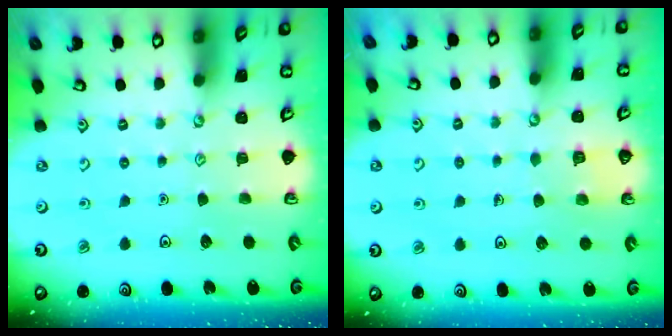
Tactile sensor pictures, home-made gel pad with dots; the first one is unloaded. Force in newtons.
{"total": 2.9, "press": 2.9, "slide": 0.2}